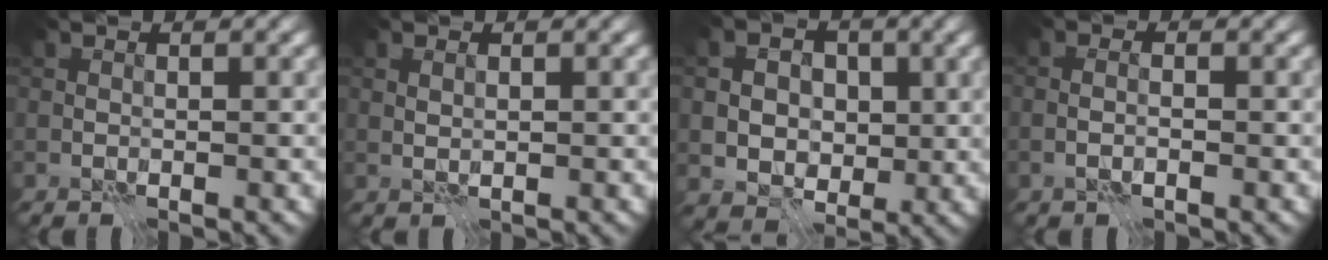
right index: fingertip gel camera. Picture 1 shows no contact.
{"total": 0.7, "force": [0.4, 0.2, 0.6], "torque": [-0.011, 0.001, 0.011]}
{"total": 5.2, "force": [0.3, 4.2, 3.0], "torque": [-0.045, 0.006, 0.000]}
{"total": 1.2, "force": [-0.6, 0.3, 1.0], "torque": [-0.014, 0.004, -0.014]}